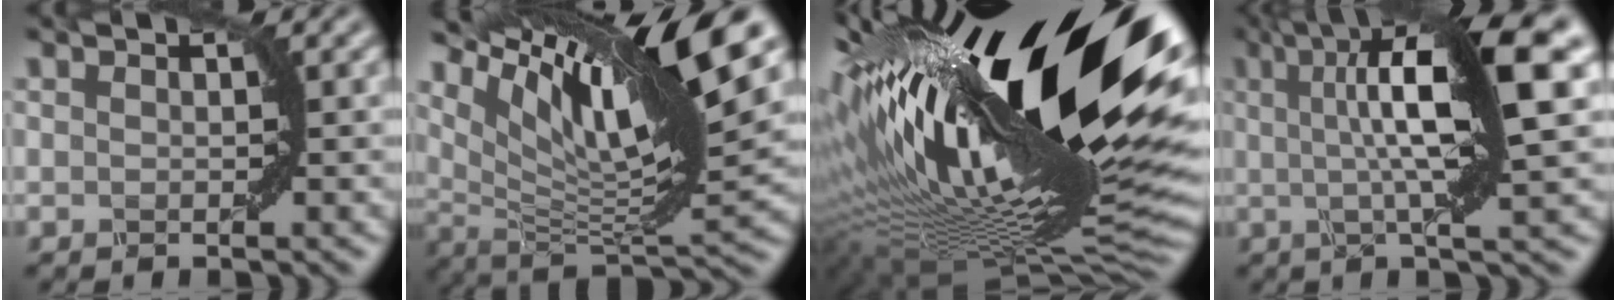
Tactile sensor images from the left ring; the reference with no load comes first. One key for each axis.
{"total": 14.2, "fx": 6.7, "fy": 3.3, "fz": 12.1, "tx": -0.204, "ty": 0.014, "tz": 0.132}
{"total": 21.3, "fx": 4.8, "fy": 7.5, "fz": 19.4, "tx": -0.345, "ty": -0.025, "tz": 0.093}
{"total": 12.1, "fx": 2.5, "fy": 2.4, "fz": 11.6, "tx": -0.153, "ty": 0.017, "tz": 0.033}